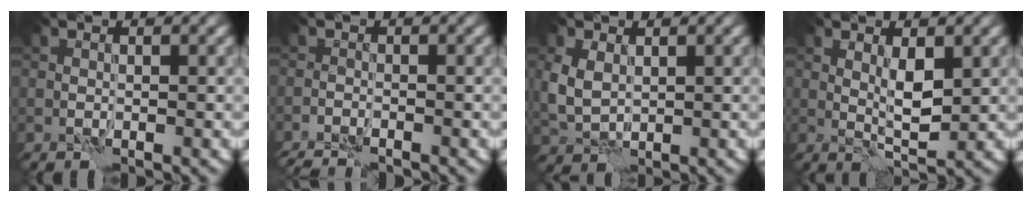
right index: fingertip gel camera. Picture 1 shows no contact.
{"total": 2.9, "force": [-2.8, 0.4, 0.9], "torque": [-0.023, -0.006, -0.047]}
{"total": 3.3, "force": [0.9, 2.4, 2.0], "torque": [-0.058, -0.003, 0.022]}
{"total": 2.5, "force": [1.1, 0.6, 2.2], "torque": [-0.042, -0.007, 0.021]}